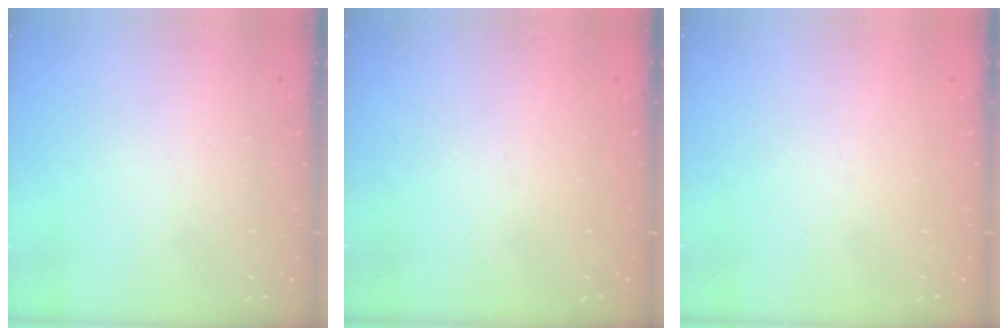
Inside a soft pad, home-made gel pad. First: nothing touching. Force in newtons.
{"total": 0.9, "press": 0.9, "slide": 0.1}
{"total": 1.1, "press": 1.1, "slide": 0.1}